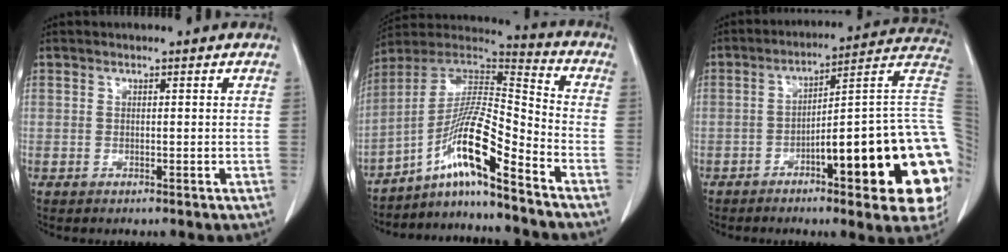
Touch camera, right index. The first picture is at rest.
{"total": 12.9, "force": [-8.4, 0.0, 9.9], "torque": [-0.183, 0.015, -0.152]}
{"total": 24.1, "force": [-5.9, 3.5, 23.1], "torque": [-0.205, 0.024, -0.073]}